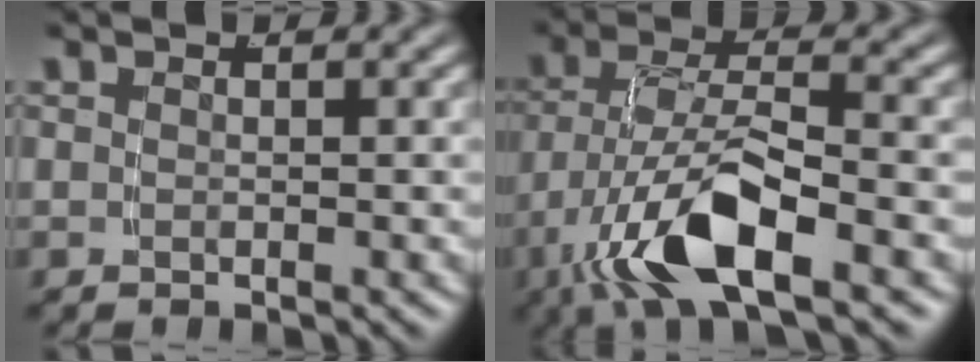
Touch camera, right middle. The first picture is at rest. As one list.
[{"total": 7.4, "force": [-2.6, 3.0, 6.3], "torque": [-0.125, -0.021, -0.029]}]